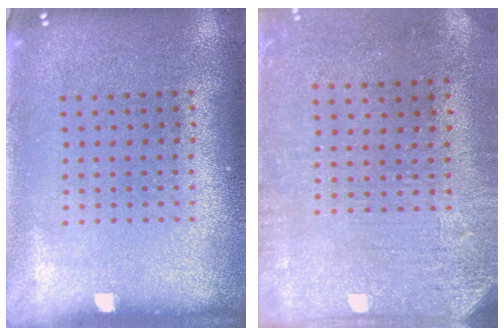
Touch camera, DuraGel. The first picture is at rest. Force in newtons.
{"total": 3.1, "press": 2.5, "slide": 1.8}